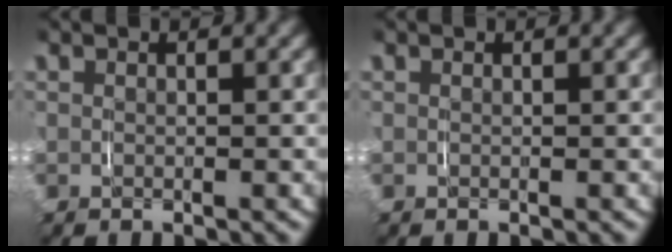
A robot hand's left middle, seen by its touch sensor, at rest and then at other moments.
{"total": 0.0}